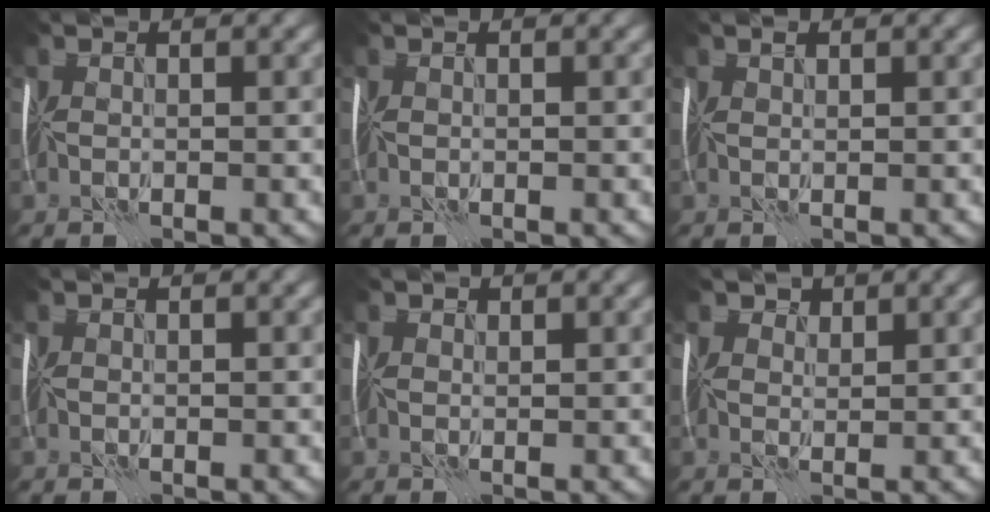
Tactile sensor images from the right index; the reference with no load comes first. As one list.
[{"total": 0.0}, {"total": 0.0}, {"total": 0.0}, {"total": 0.5, "force": [0.3, 0.4, -0.1], "torque": [-0.006, -0.002, 0.009]}, {"total": 1.6, "force": [1.2, 1.0, 0.0], "torque": [-0.012, -0.012, 0.029]}]